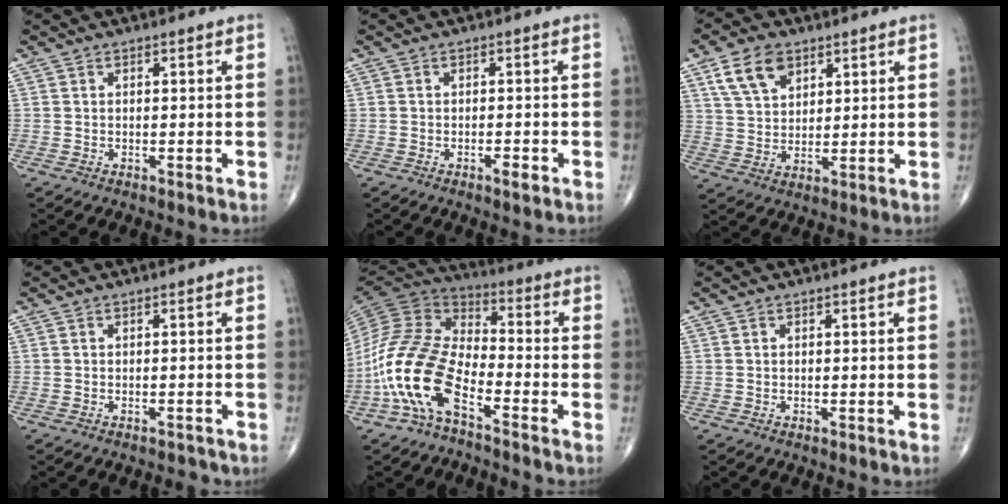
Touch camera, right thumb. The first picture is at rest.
{"total": 1.7, "force": [-0.9, 0.5, 1.3], "torque": [-0.024, -0.002, -0.017]}
{"total": 9.0, "force": [4.8, 5.7, 5.1], "torque": [-0.076, -0.016, 0.093]}
{"total": 2.1, "force": [-1.9, 0.7, 0.2], "torque": [-0.010, 0.012, -0.021]}
{"total": 16.4, "force": [-7.4, 7.6, 12.5], "torque": [-0.258, 0.053, -0.156]}
{"total": 0.0}